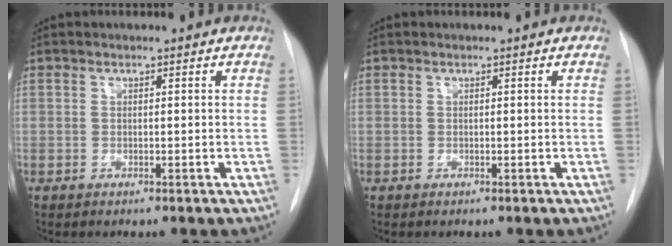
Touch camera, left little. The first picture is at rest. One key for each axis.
{"total": 0.0}